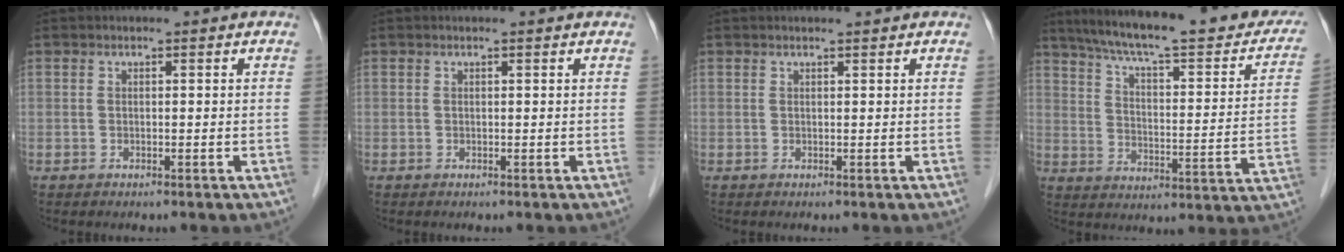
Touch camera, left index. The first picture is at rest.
{"total": 0.6, "force": [0.5, 0.0, 0.2], "torque": [-0.010, 0.005, 0.003]}
{"total": 1.1, "force": [1.0, -0.1, 0.4], "torque": [-0.007, 0.003, 0.016]}
{"total": 26.3, "force": [21.7, 4.4, 14.2], "torque": [-0.209, -0.017, 0.282]}